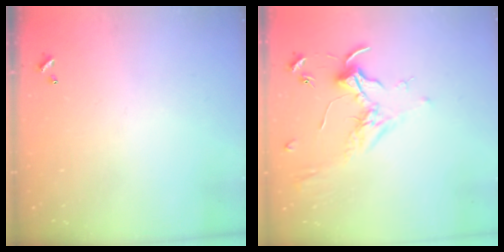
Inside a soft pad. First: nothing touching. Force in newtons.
{"total": 1.8, "press": 1.6, "slide": 0.7}